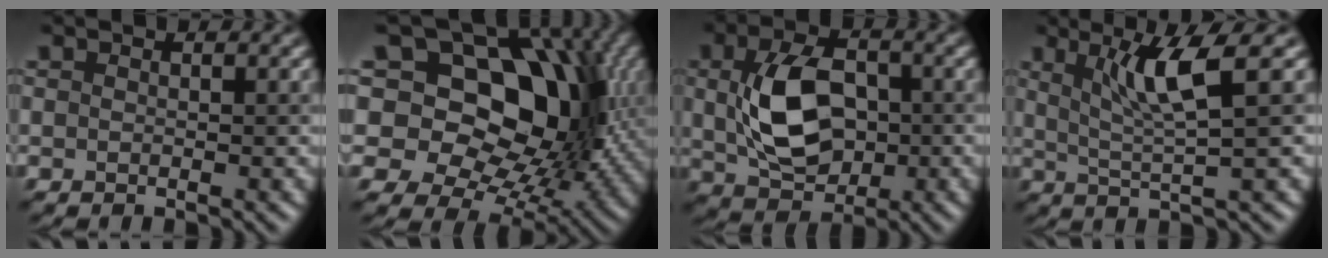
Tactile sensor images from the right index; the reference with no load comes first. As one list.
[{"total": 14.0, "force": [4.3, 9.1, 9.8], "torque": [-0.128, 0.019, 0.067]}, {"total": 7.1, "force": [0.1, 4.8, 5.2], "torque": [-0.117, -0.002, 0.009]}, {"total": 4.6, "force": [2.1, 0.5, 4.1], "torque": [-0.088, -0.002, 0.045]}]